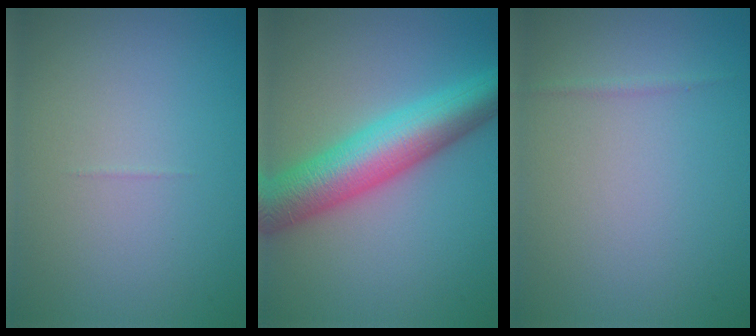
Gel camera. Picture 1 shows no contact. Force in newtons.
{"total": 8.5, "press": 8.5, "slide": 0.1}
{"total": 0.5, "press": 0.5, "slide": 0.0}